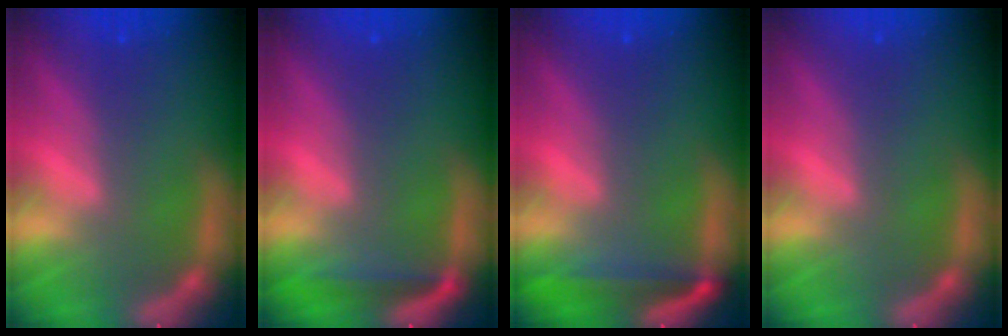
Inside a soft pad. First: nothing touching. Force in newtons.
{"total": 2.5}
{"total": 4.4}
{"total": 0.0}